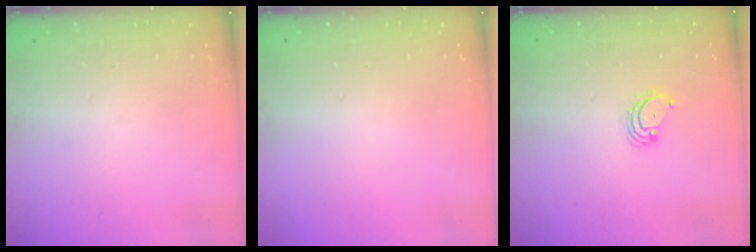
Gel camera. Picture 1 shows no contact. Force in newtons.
{"total": 0.0}
{"total": 2.8, "press": 2.8, "slide": 0.3}